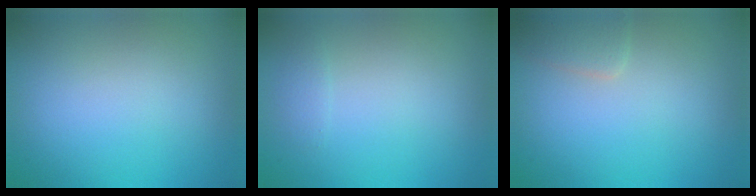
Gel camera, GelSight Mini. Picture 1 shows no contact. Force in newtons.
{"total": 0.6, "press": 0.6, "slide": 0.0}
{"total": 1.7, "press": 1.7, "slide": 0.1}